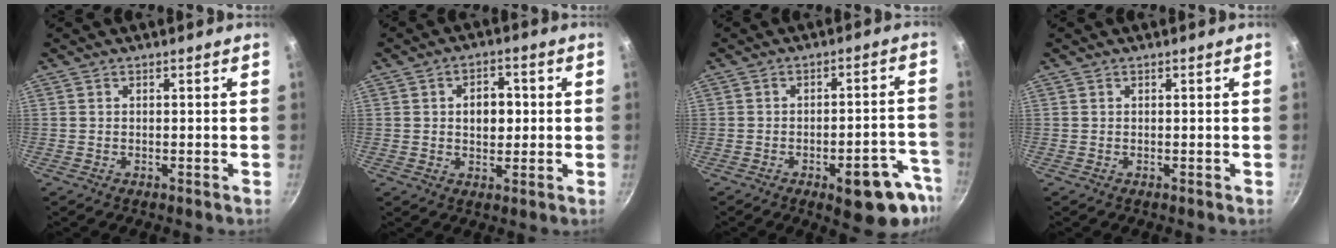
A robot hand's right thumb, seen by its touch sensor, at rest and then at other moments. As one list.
[{"total": 6.1, "force": [0.5, 4.2, 4.4], "torque": [-0.039, 0.006, 0.005]}, {"total": 13.3, "force": [-7.0, 4.9, 10.1], "torque": [-0.069, 0.046, -0.087]}, {"total": 0.0}]